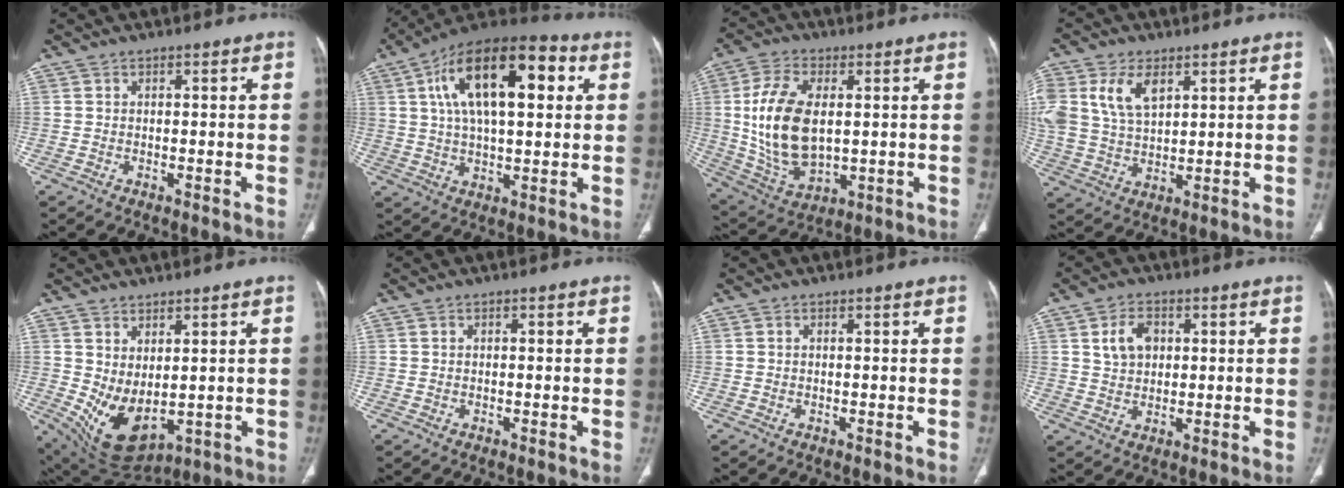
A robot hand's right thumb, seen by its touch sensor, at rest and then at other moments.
{"total": 21.5, "force": [6.1, 9.8, 18.1], "torque": [-0.281, 0.015, 0.089]}
{"total": 16.8, "force": [1.6, 9.4, 13.8], "torque": [-0.268, -0.010, 0.043]}
{"total": 11.3, "force": [4.5, 6.7, 7.9], "torque": [-0.158, -0.004, 0.098]}
{"total": 9.9, "force": [0.0, 5.5, 8.2], "torque": [-0.138, -0.017, 0.034]}
{"total": 0.0}
{"total": 0.0}
{"total": 5.9, "force": [1.7, 4.2, 3.8], "torque": [-0.053, -0.002, 0.032]}